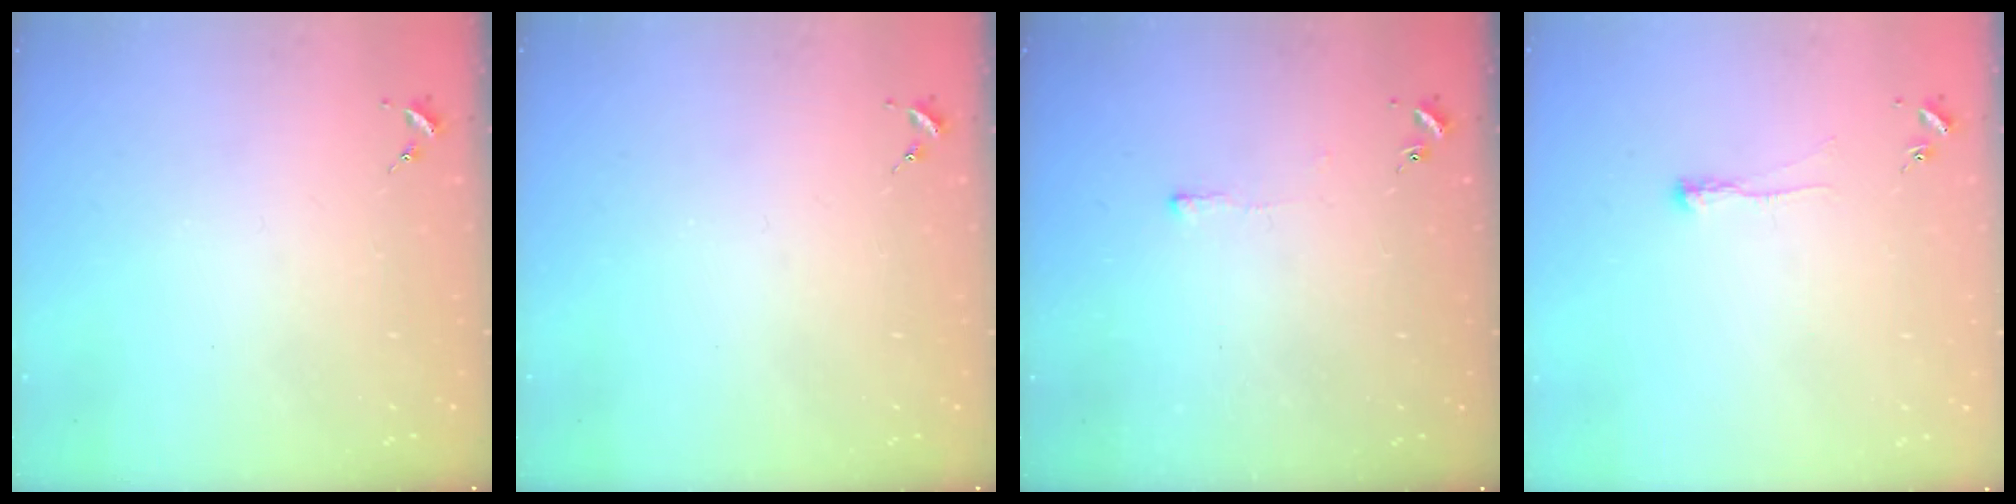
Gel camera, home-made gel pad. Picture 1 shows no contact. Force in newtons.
{"total": 0.0}
{"total": 2.4, "press": 2.4, "slide": 0.5}
{"total": 3.8, "press": 3.8, "slide": 0.7}